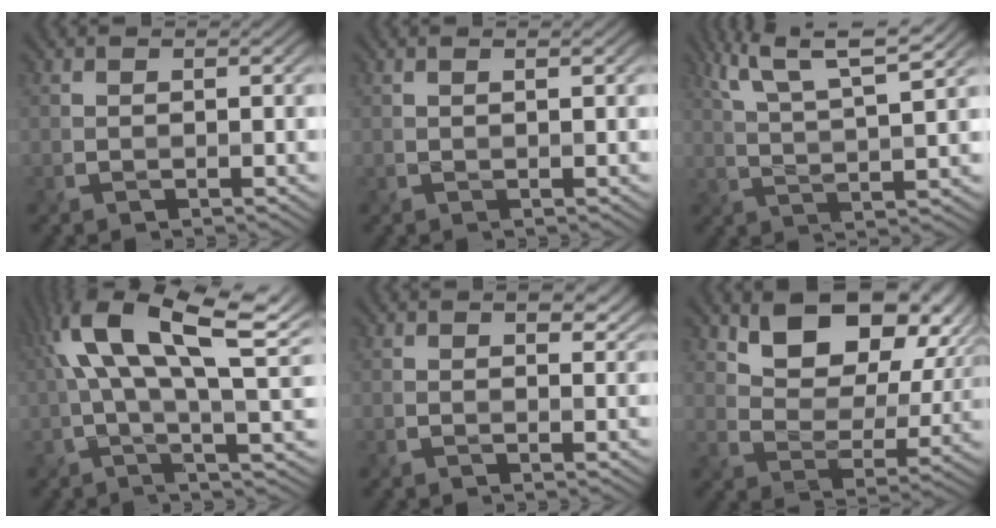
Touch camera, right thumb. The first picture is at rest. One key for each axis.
{"total": 0.5, "fx": 0.4, "fy": -0.2, "fz": 0.2, "tx": 0.000, "ty": 0.005, "tz": 0.008}
{"total": 10.0, "fx": 6.6, "fy": 1.8, "fz": 7.2, "tx": -0.123, "ty": 0.015, "tz": 0.104}
{"total": 16.0, "fx": 4.7, "fy": 4.9, "fz": 14.4, "tx": -0.277, "ty": 0.023, "tz": 0.088}
{"total": 3.7, "fx": 1.7, "fy": 2.0, "fz": 2.5, "tx": -0.034, "ty": -0.003, "tz": 0.026}
{"total": 11.4, "fx": 5.6, "fy": 6.9, "fz": 7.1, "tx": -0.114, "ty": -0.006, "tz": 0.096}